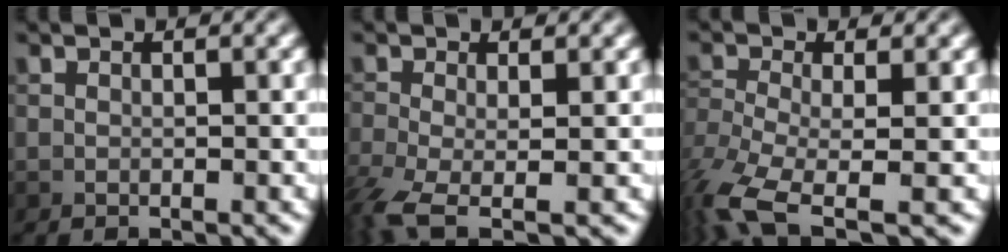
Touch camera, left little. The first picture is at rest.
{"total": 5.7, "force": [-2.9, 2.0, 4.4], "torque": [-0.110, -0.022, -0.064]}
{"total": 8.6, "force": [-5.2, 3.0, 6.2], "torque": [-0.143, -0.022, -0.105]}